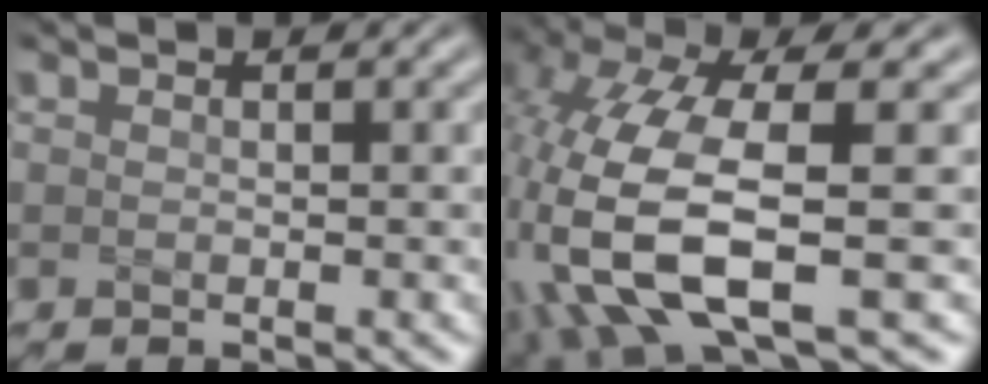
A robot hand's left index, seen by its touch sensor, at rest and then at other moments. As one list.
[{"total": 11.1, "force": [-3.0, 4.0, 10.0], "torque": [-0.242, -0.013, -0.058]}]